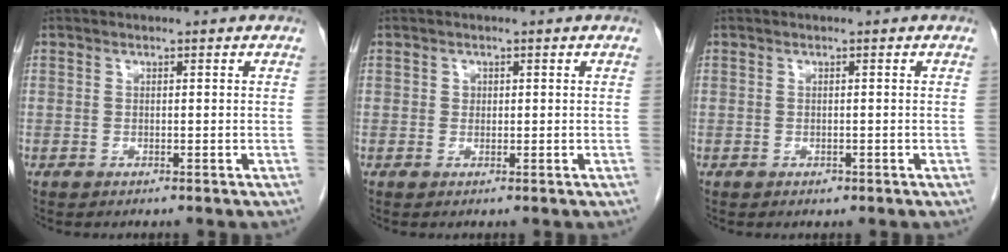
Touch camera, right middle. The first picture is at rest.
{"total": 0.8, "force": [0.2, 0.7, 0.3], "torque": [0.001, 0.002, 0.002]}
{"total": 0.6, "force": [-0.3, 0.4, 0.3], "torque": [-0.005, 0.001, -0.003]}